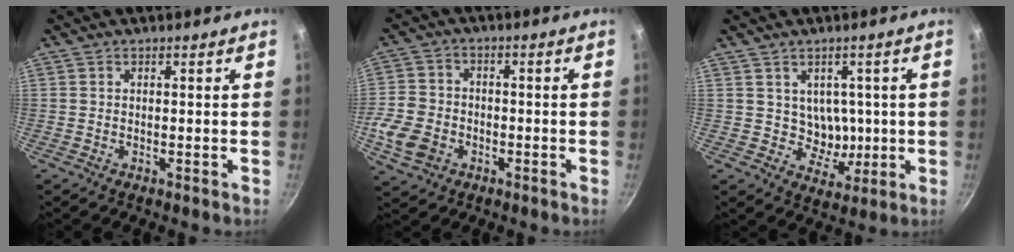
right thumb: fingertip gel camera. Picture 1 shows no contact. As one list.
[{"total": 10.5, "force": [-3.7, 8.2, 5.3], "torque": [-0.103, 0.026, -0.077]}, {"total": 7.7, "force": [1.1, 6.4, 4.3], "torque": [-0.026, -0.017, 0.023]}]